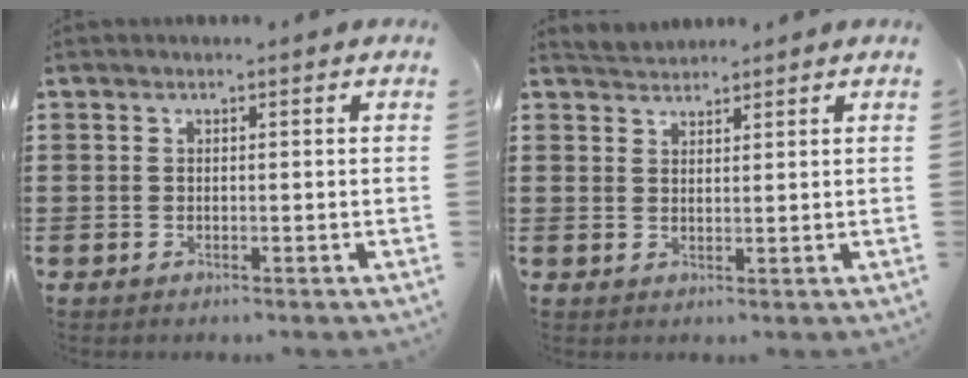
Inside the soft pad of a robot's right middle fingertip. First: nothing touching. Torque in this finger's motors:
{"motor_torque": [-0.02, -0.01, 0.03, -0.02]}